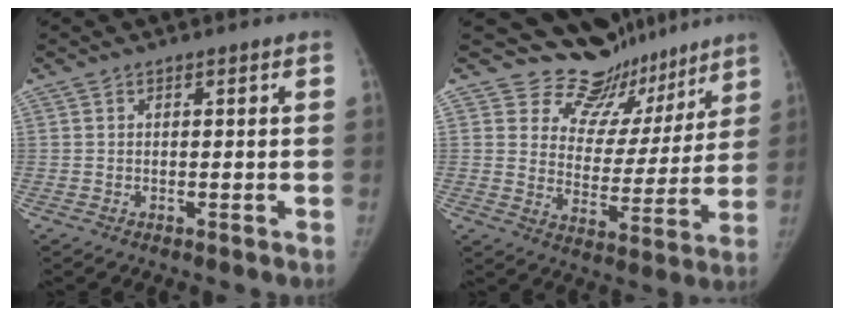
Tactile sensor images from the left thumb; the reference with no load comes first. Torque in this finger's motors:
{"motor_torque": [-0.11, 0.04, -0.16, 0.11, -0.07]}